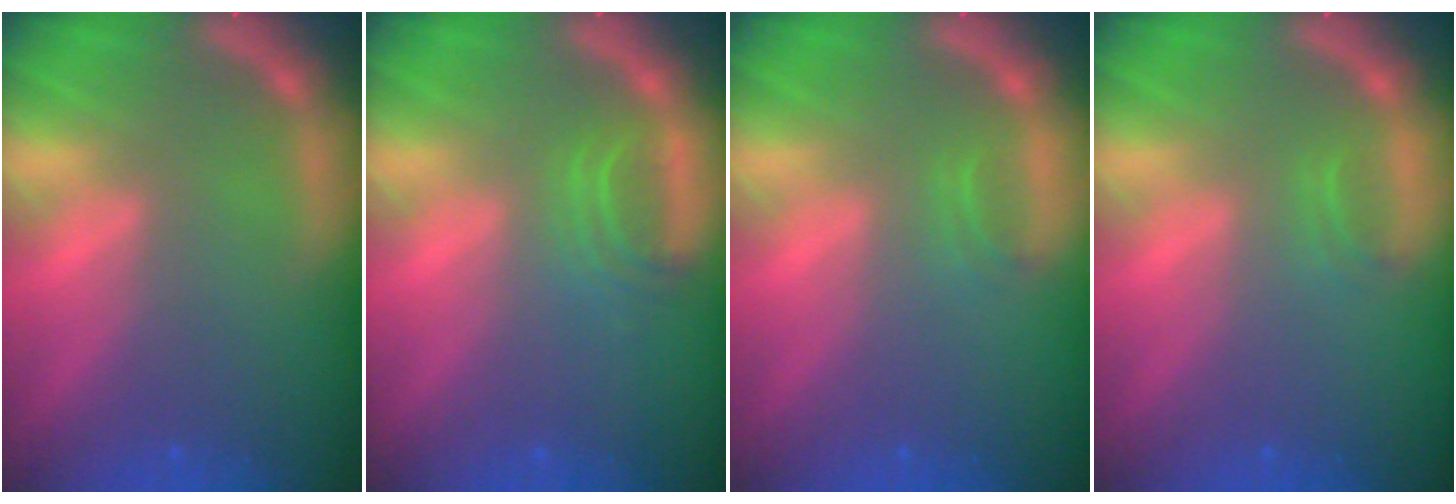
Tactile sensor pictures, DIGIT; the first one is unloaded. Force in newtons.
{"total": 2.5}
{"total": 0.9}
{"total": 0.9}